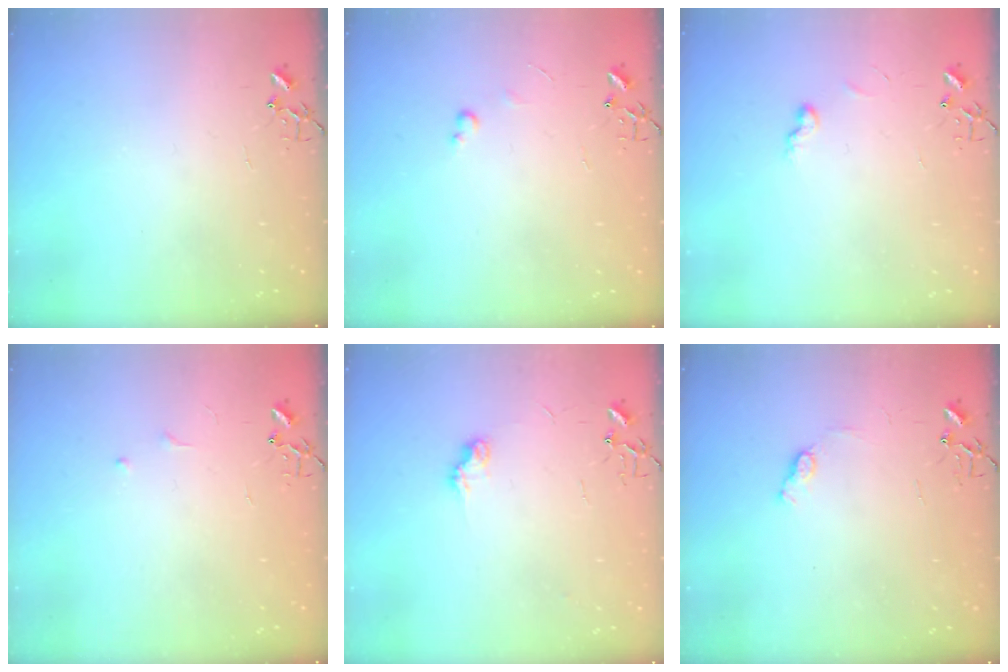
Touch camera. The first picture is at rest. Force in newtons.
{"total": 3.4, "press": 3.4, "slide": 0.5}
{"total": 5.3, "press": 5.2, "slide": 0.7}
{"total": 6.0, "press": 6.0, "slide": 0.7}
{"total": 7.4, "press": 7.3, "slide": 0.3}
{"total": 6.8, "press": 6.8, "slide": 0.8}